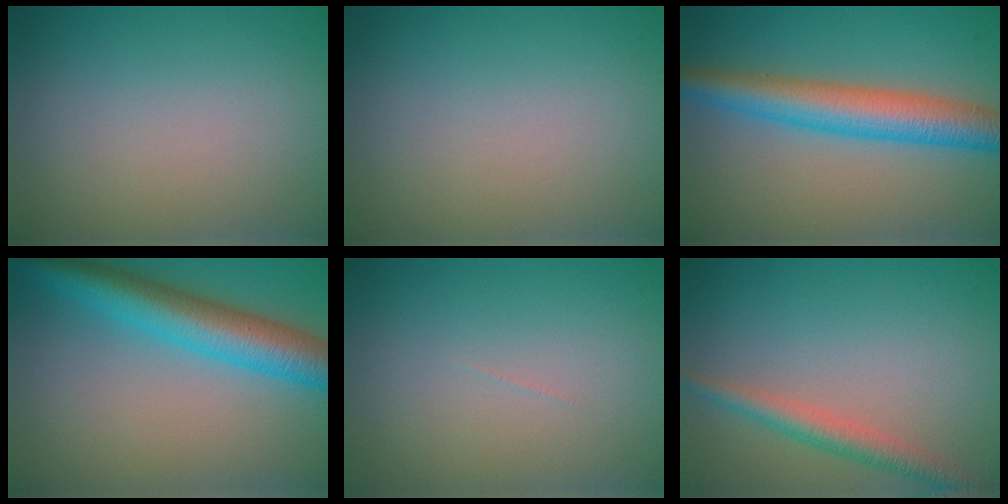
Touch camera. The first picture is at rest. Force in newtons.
{"total": 0.0}
{"total": 6.5, "press": 6.5, "slide": 0.1}
{"total": 7.5, "press": 7.5, "slide": 0.2}
{"total": 0.0}
{"total": 2.9, "press": 2.9, "slide": 0.2}